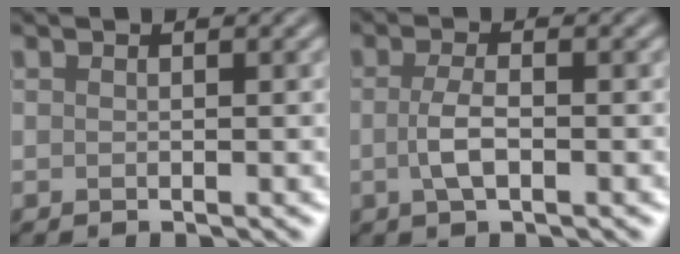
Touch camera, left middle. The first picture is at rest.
{"total": 2.3, "force": [-0.4, 0.8, 2.1], "torque": [-0.048, 0.002, -0.011]}